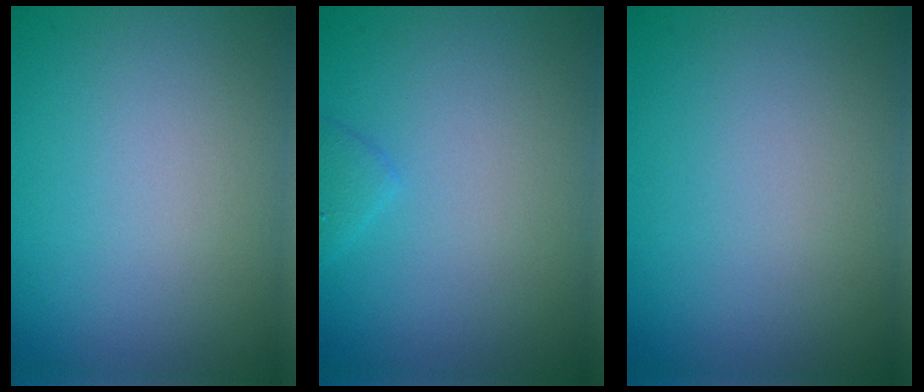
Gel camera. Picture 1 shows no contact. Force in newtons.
{"total": 1.1, "press": 1.0, "slide": 0.1}
{"total": 0.0}